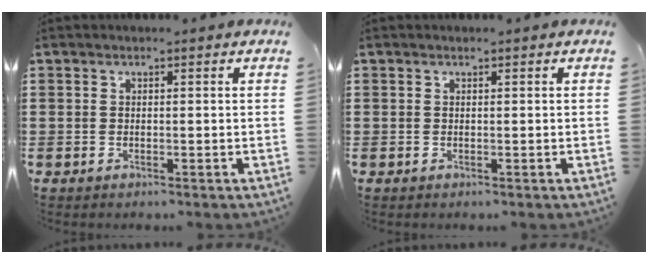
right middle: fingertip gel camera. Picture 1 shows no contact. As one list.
[{"total": 0.0}]